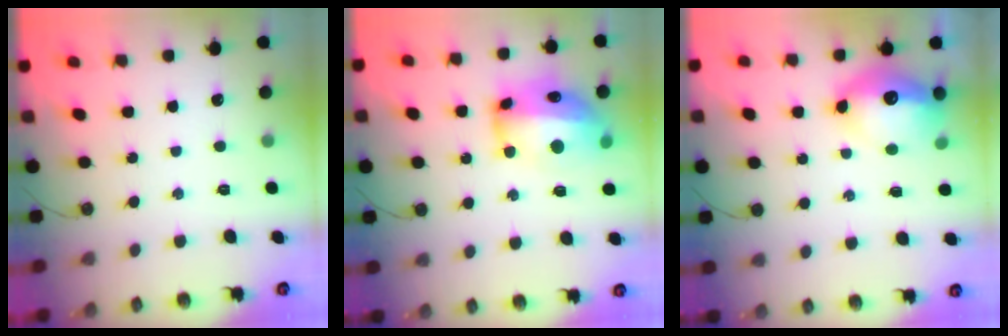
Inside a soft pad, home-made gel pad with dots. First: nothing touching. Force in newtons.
{"total": 16.5, "press": 16.4, "slide": 1.6}
{"total": 14.1, "press": 14.1, "slide": 1.3}